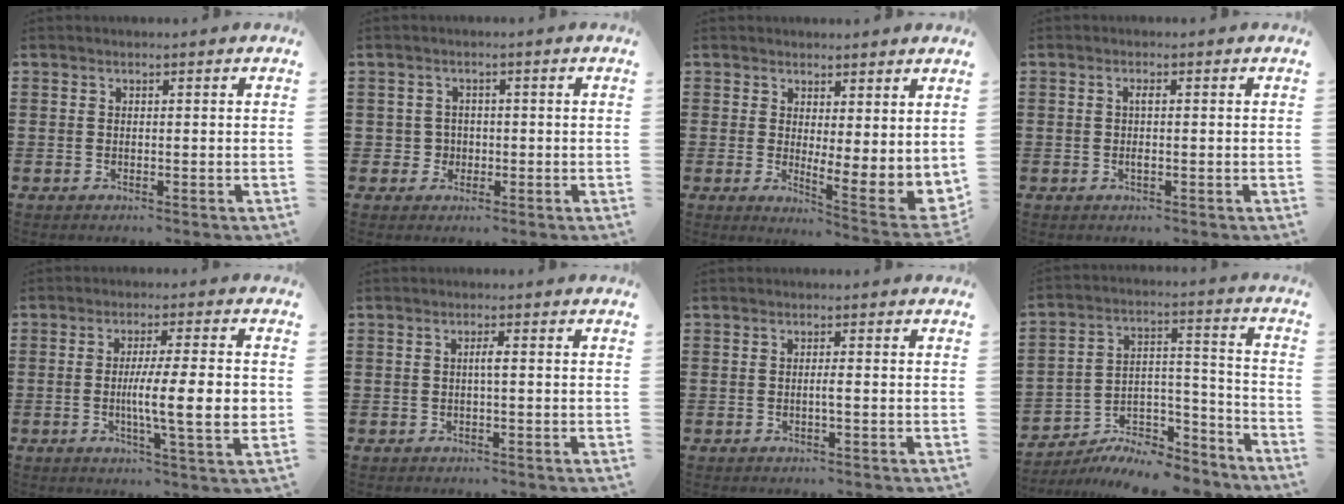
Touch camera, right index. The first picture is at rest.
{"total": 2.4, "force": [-0.5, 2.3, 0.5], "torque": [-0.019, 0.006, -0.014]}
{"total": 2.1, "force": [1.4, 0.1, 1.5], "torque": [-0.034, -0.026, 0.020]}
{"total": 1.4, "force": [-0.1, 0.3, 1.3], "torque": [-0.032, -0.004, -0.004]}
{"total": 9.8, "force": [-0.9, 1.1, 9.7], "torque": [-0.147, -0.009, -0.020]}
{"total": 1.4, "force": [-0.1, 0.0, 1.4], "torque": [-0.027, -0.002, -0.002]}
{"total": 1.1, "force": [-0.3, -0.2, 1.0], "torque": [-0.020, -0.005, -0.005]}
{"total": 8.2, "force": [-7.4, 2.6, 2.5], "torque": [-0.028, 0.029, -0.137]}